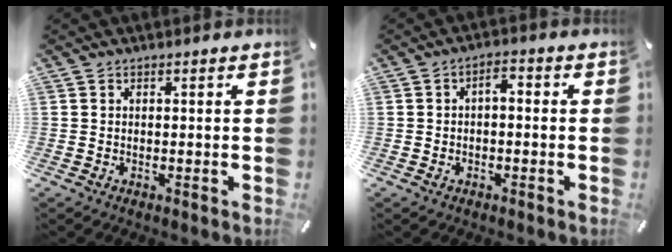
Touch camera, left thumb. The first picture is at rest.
{"total": 3.1, "force": [-1.1, 1.6, 2.4], "torque": [-0.035, 0.011, -0.026]}